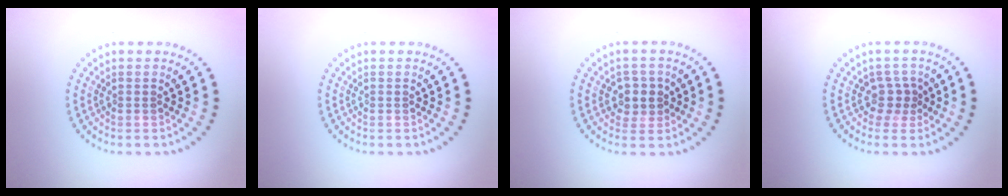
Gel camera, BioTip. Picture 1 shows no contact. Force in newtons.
{"total": 0.0}
{"total": 2.1, "press": 1.9, "slide": 0.7}
{"total": 1.8, "press": 1.2, "slide": 1.4}